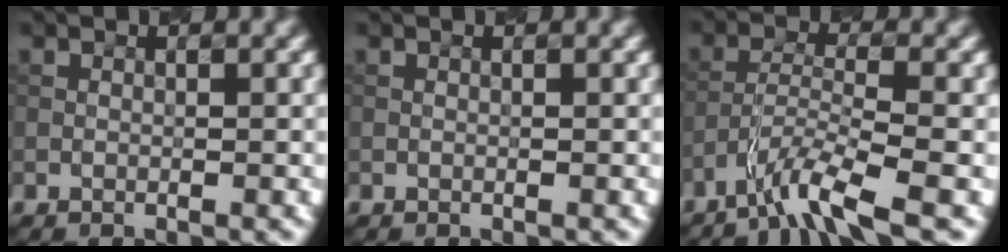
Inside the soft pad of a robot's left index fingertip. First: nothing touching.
{"total": 0.0}
{"total": 4.3, "force": [-3.4, 0.2, 2.6], "torque": [-0.048, 0.004, -0.071]}